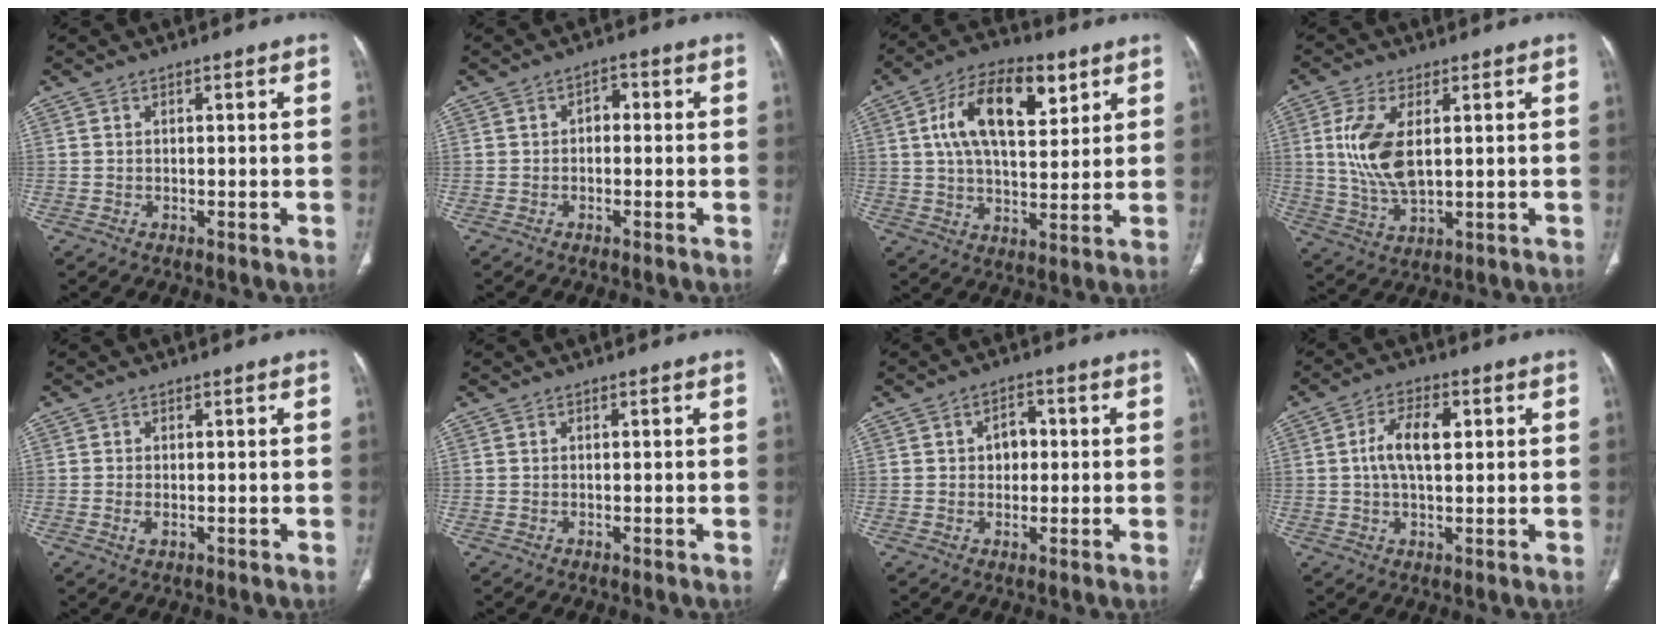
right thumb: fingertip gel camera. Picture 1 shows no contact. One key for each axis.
{"total": 2.4, "fx": -0.2, "fy": 1.7, "fz": 1.7, "tx": -0.011, "ty": 0.012, "tz": -0.012}
{"total": 16.5, "fx": 6.2, "fy": 8.4, "fz": 12.8, "tx": -0.192, "ty": -0.006, "tz": 0.103}
{"total": 10.5, "fx": 2.0, "fy": 5.0, "fz": 9.0, "tx": -0.195, "ty": -0.012, "tz": 0.047}
{"total": 1.4, "fx": -0.3, "fy": 0.7, "fz": 1.1, "tx": -0.026, "ty": -0.004, "tz": -0.006}
{"total": 0.0}
{"total": 4.3, "fx": 0.4, "fy": 3.3, "fz": 2.8, "tx": -0.022, "ty": 0.008, "tz": 0.003}
{"total": 7.5, "fx": 1.3, "fy": 3.8, "fz": 6.4, "tx": -0.120, "ty": 0.012, "tz": 0.022}